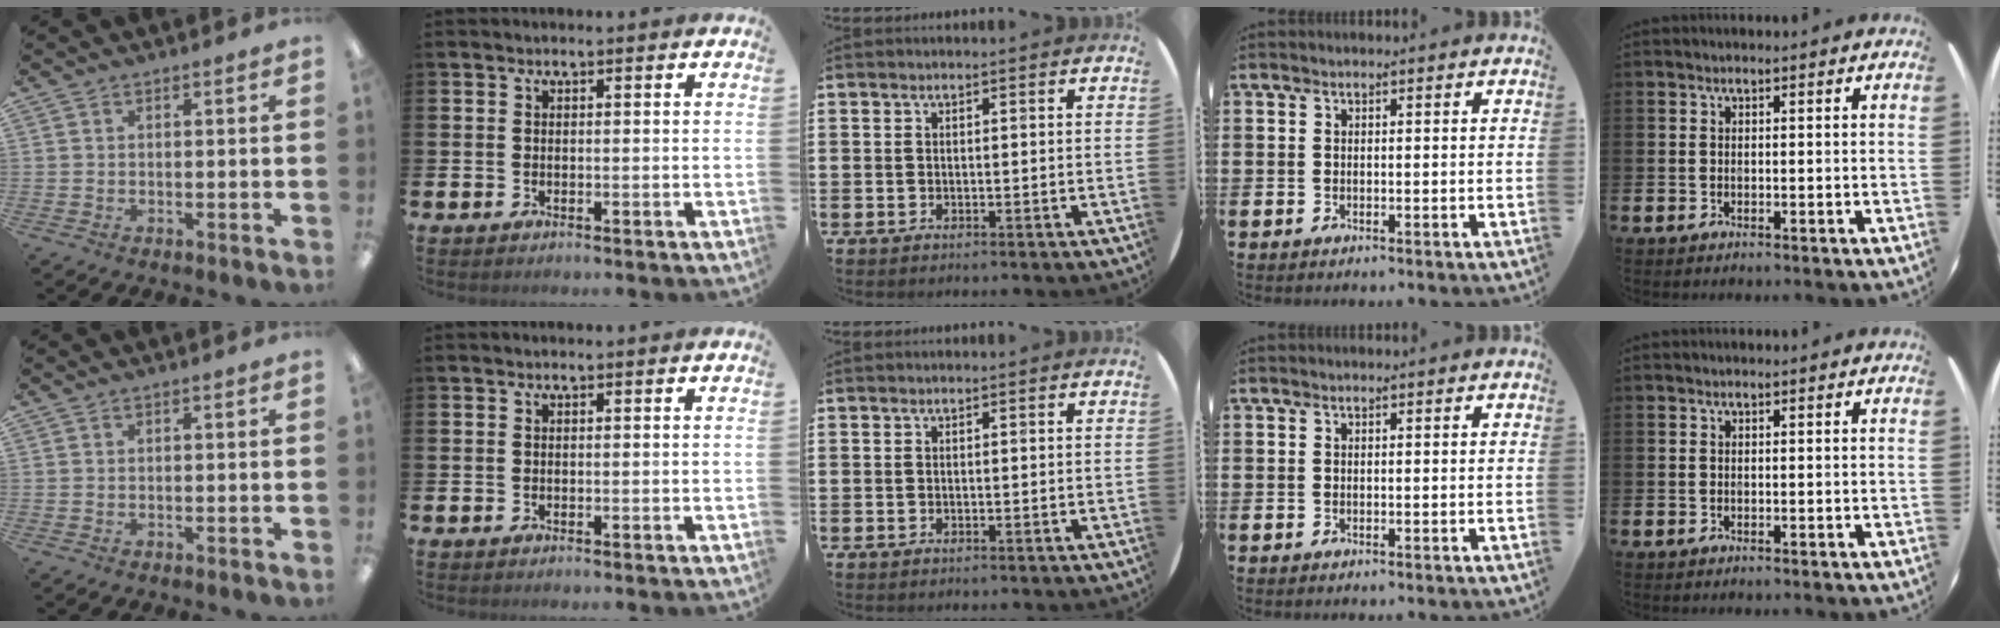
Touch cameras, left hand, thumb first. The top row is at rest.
{}